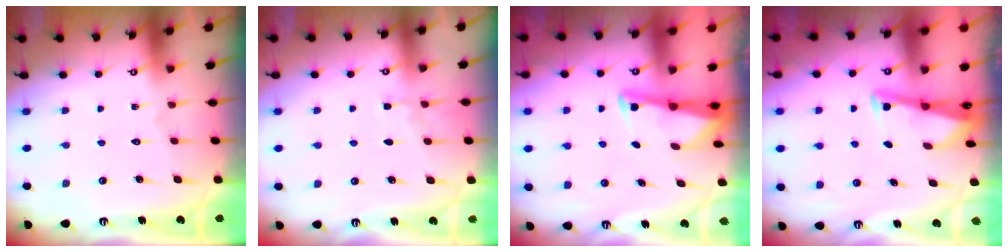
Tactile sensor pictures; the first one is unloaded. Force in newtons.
{"total": 4.0, "press": 3.9, "slide": 0.5}
{"total": 3.3, "press": 3.3, "slide": 0.3}
{"total": 2.8, "press": 2.8, "slide": 0.3}